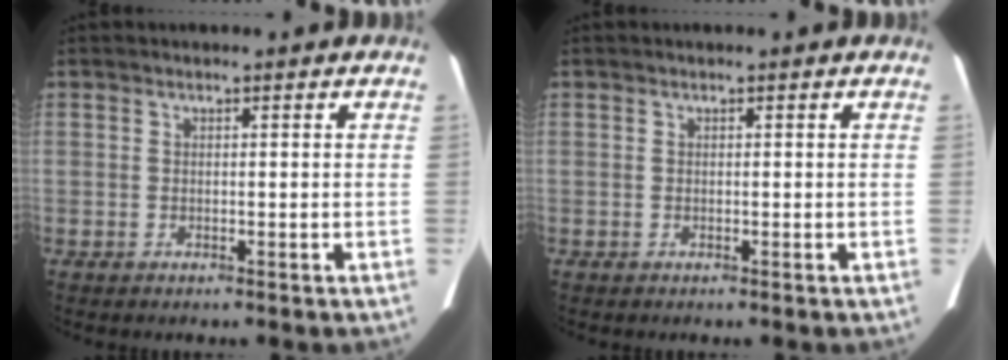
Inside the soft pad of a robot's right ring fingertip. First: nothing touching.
{"total": 0.0}